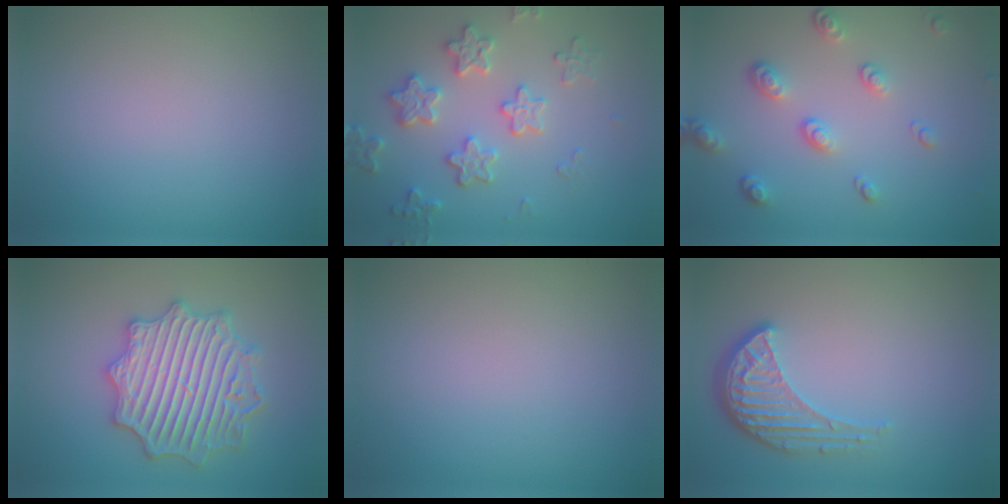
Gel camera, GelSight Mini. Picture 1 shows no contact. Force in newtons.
{"total": 3.8, "press": 3.8, "slide": 0.7}
{"total": 3.4, "press": 2.6, "slide": 2.3}
{"total": 6.8, "press": 6.7, "slide": 1.1}
{"total": 0.0}
{"total": 4.1, "press": 3.2, "slide": 2.5}